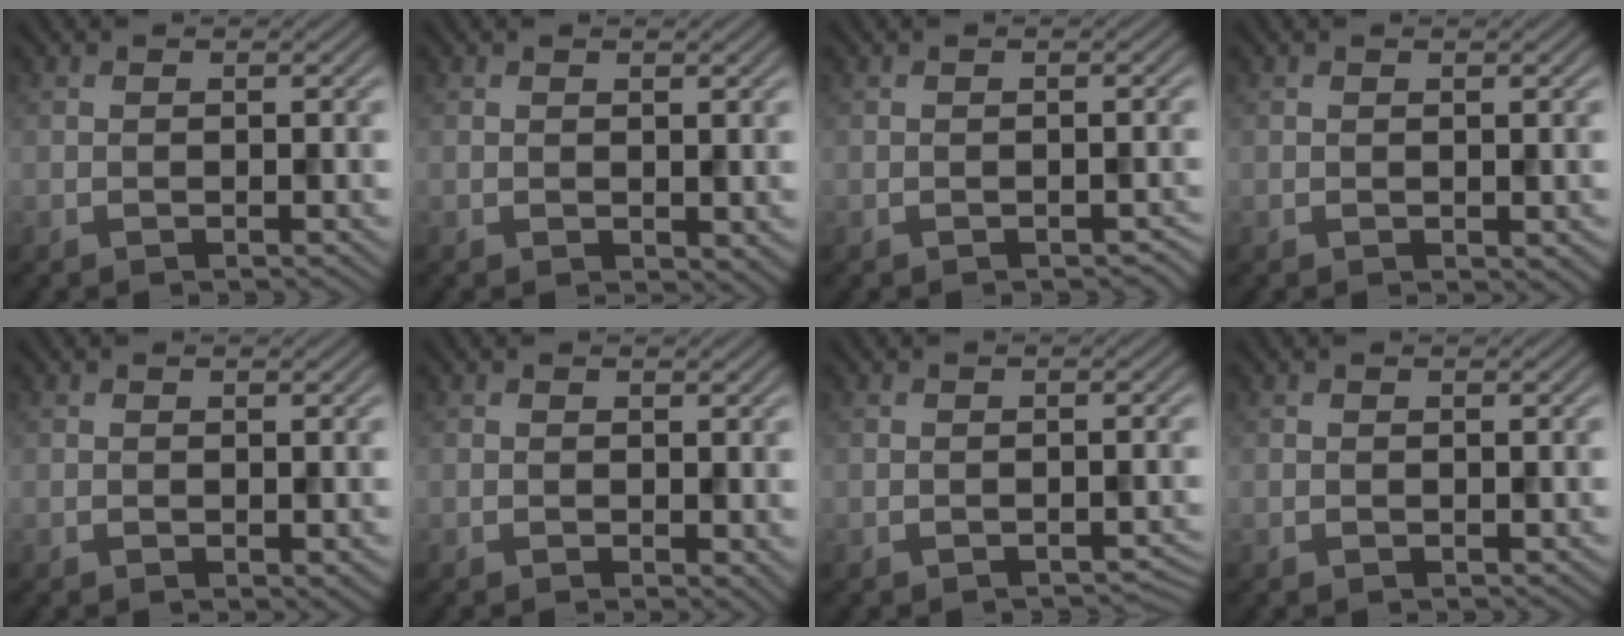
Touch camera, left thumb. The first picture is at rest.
{"total": 1.1, "force": [0.3, 0.7, 0.8], "torque": [-0.010, -0.004, 0.011]}
{"total": 0.7, "force": [-0.6, 0.3, 0.4], "torque": [-0.005, -0.004, -0.006]}
{"total": 0.5, "force": [0.1, 0.4, 0.4], "torque": [-0.002, -0.002, 0.002]}
{"total": 0.7, "force": [0.0, 0.4, 0.6], "torque": [-0.005, -0.004, 0.002]}
{"total": 1.4, "force": [0.1, 0.9, 1.1], "torque": [-0.014, -0.006, 0.004]}
{"total": 0.9, "force": [-0.7, 0.3, 0.5], "torque": [-0.006, -0.004, -0.009]}
{"total": 0.0}